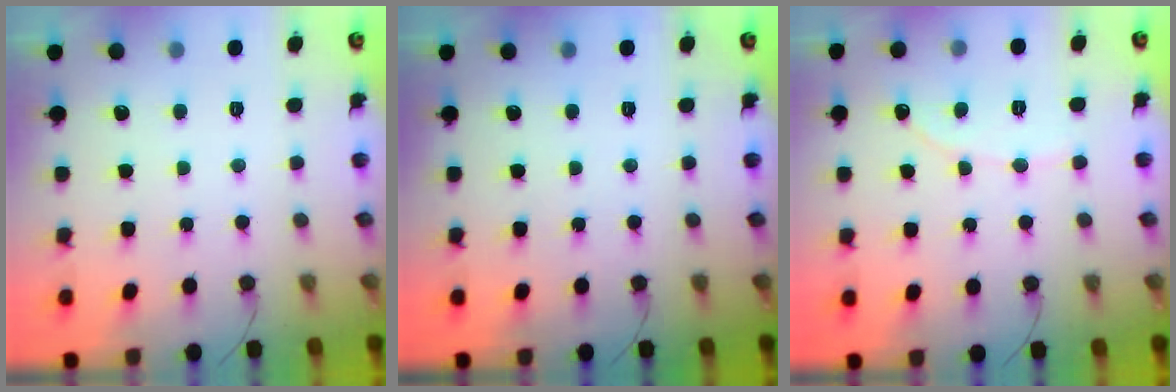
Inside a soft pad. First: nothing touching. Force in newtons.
{"total": 0.0}
{"total": 2.5, "press": 2.5, "slide": 0.1}